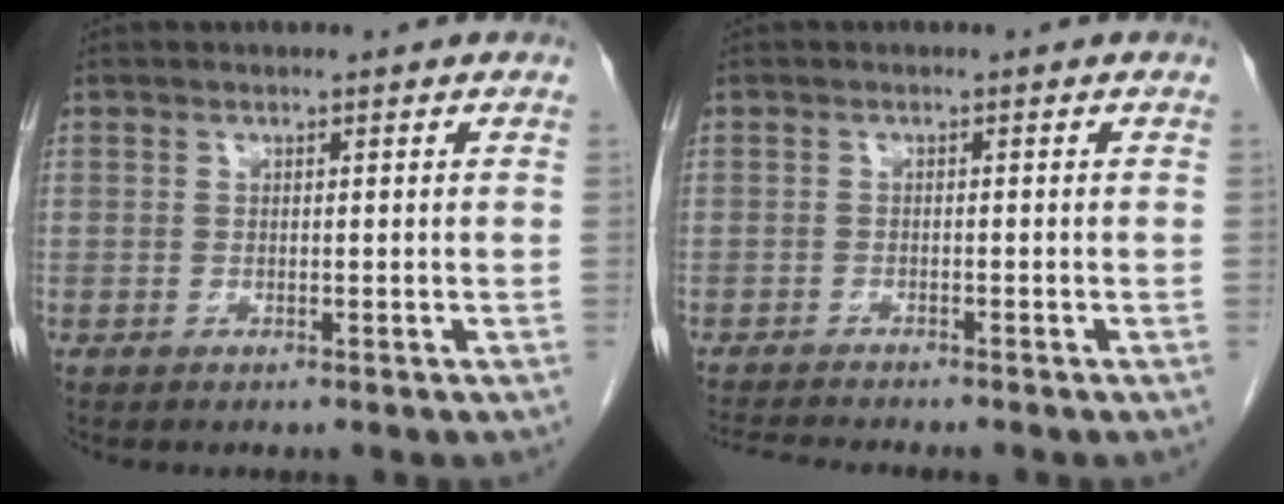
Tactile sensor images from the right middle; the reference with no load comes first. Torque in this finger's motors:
{"motor_torque": [0.16, -0.15, 0.02, 0.01]}